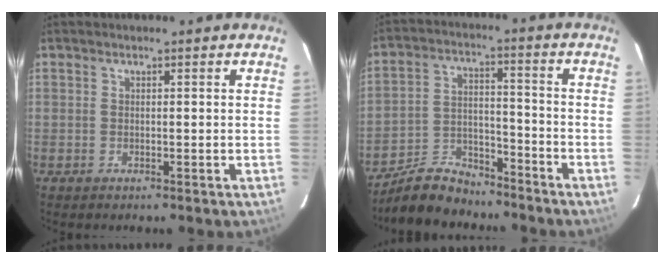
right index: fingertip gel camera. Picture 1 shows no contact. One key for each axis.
{"total": 10.9, "fx": -9.5, "fy": 4.3, "fz": 3.1, "tx": -0.083, "ty": 0.018, "tz": -0.163}